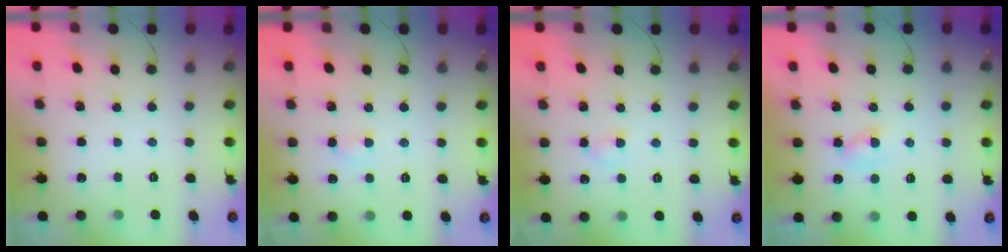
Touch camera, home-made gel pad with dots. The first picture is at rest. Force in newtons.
{"total": 2.6, "press": 2.5, "slide": 0.8}
{"total": 2.0, "press": 1.7, "slide": 1.0}
{"total": 1.7, "press": 1.5, "slide": 0.8}